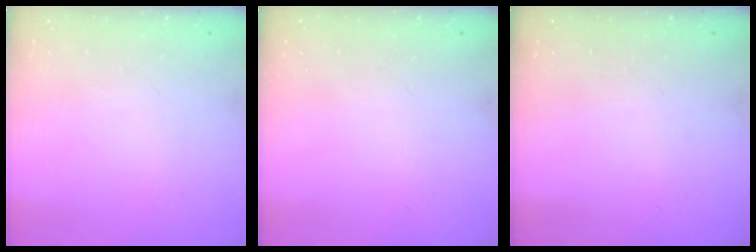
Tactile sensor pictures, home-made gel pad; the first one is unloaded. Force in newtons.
{"total": 0.0}
{"total": 0.0}